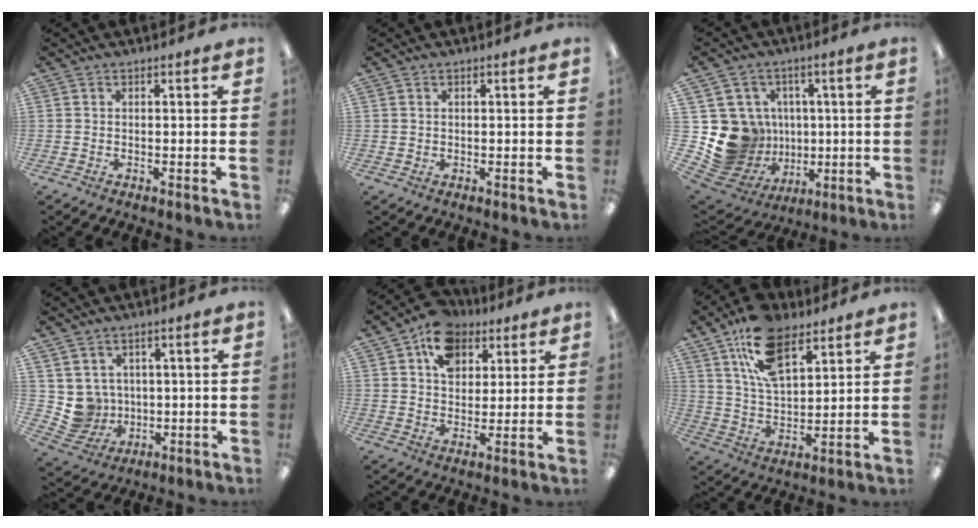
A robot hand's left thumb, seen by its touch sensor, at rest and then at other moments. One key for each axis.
{"total": 0.8, "fx": 0.5, "fy": 0.6, "fz": 0.2, "tx": -0.004, "ty": 0.003, "tz": 0.009}
{"total": 15.0, "fx": -0.5, "fy": 14.5, "fz": 3.7, "tx": -0.100, "ty": -0.007, "tz": 0.029}
{"total": 6.7, "fx": 2.3, "fy": 6.3, "fz": 0.8, "tx": -0.046, "ty": -0.014, "tz": 0.052}
{"total": 11.3, "fx": 6.3, "fy": 8.2, "fz": 4.7, "tx": -0.074, "ty": -0.025, "tz": 0.113}
{"total": 15.5, "fx": 9.7, "fy": 7.9, "fz": 9.2, "tx": -0.166, "ty": -0.026, "tz": 0.176}